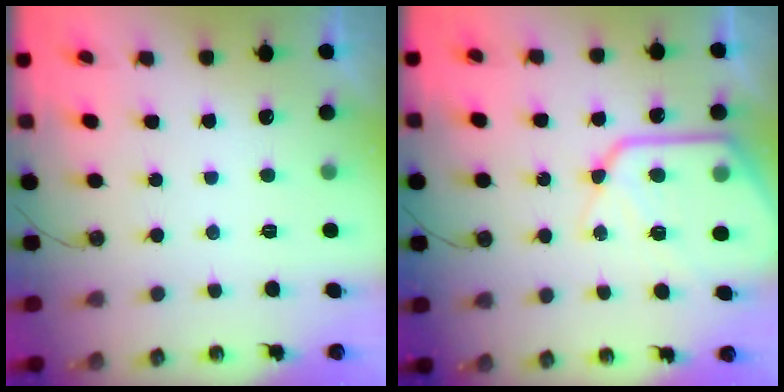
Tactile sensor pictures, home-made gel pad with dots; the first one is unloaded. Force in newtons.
{"total": 15.9, "press": 15.8, "slide": 1.6}